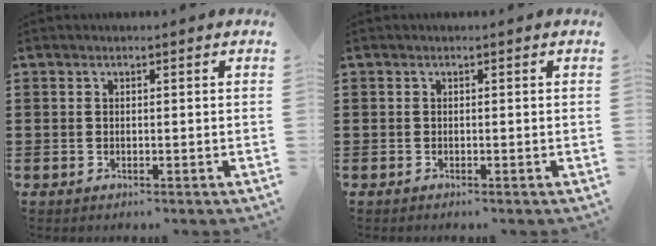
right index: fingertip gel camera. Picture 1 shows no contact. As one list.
[{"total": 0.0}]